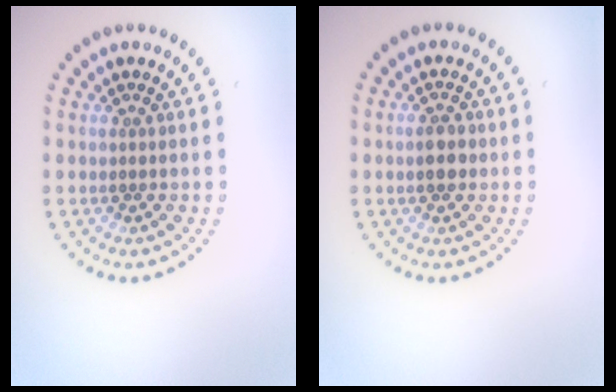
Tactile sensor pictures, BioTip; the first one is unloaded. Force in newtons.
{"total": 2.0, "press": 2.0, "slide": 0.1}